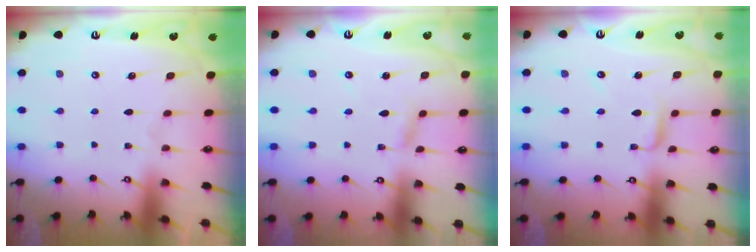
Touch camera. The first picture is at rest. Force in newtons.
{"total": 2.9, "press": 2.9, "slide": 0.3}
{"total": 2.9, "press": 2.9, "slide": 0.2}